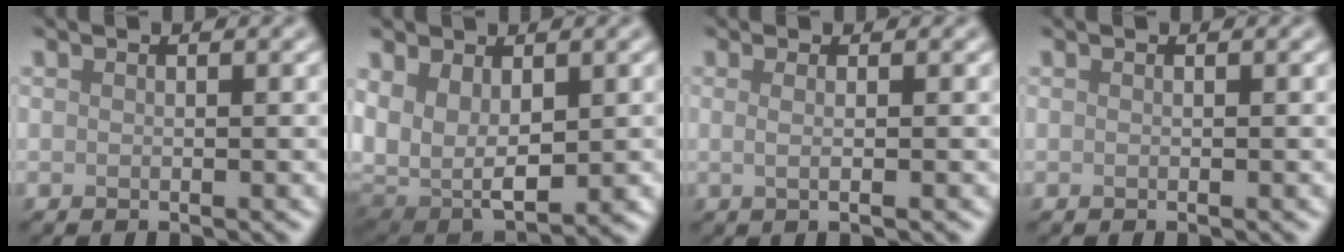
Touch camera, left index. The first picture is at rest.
{"total": 7.9, "force": [0.3, 5.5, 5.6], "torque": [-0.139, -0.024, 0.018]}
{"total": 2.1, "force": [0.3, 0.8, 1.9], "torque": [-0.022, -0.002, -0.018]}
{"total": 0.0}